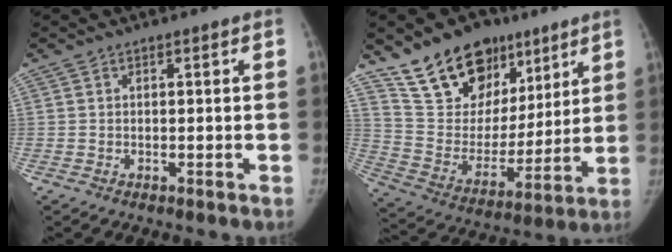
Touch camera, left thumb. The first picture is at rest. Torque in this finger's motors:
{"motor_torque": [0.61, 0.72, -0.15, -0.35, 0.05]}